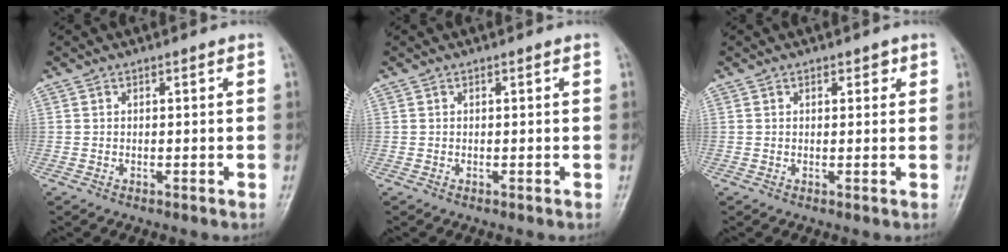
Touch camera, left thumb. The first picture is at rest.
{"total": 0.0}
{"total": 1.7, "force": [0.9, 1.1, 1.0], "torque": [0.002, -0.001, 0.009]}